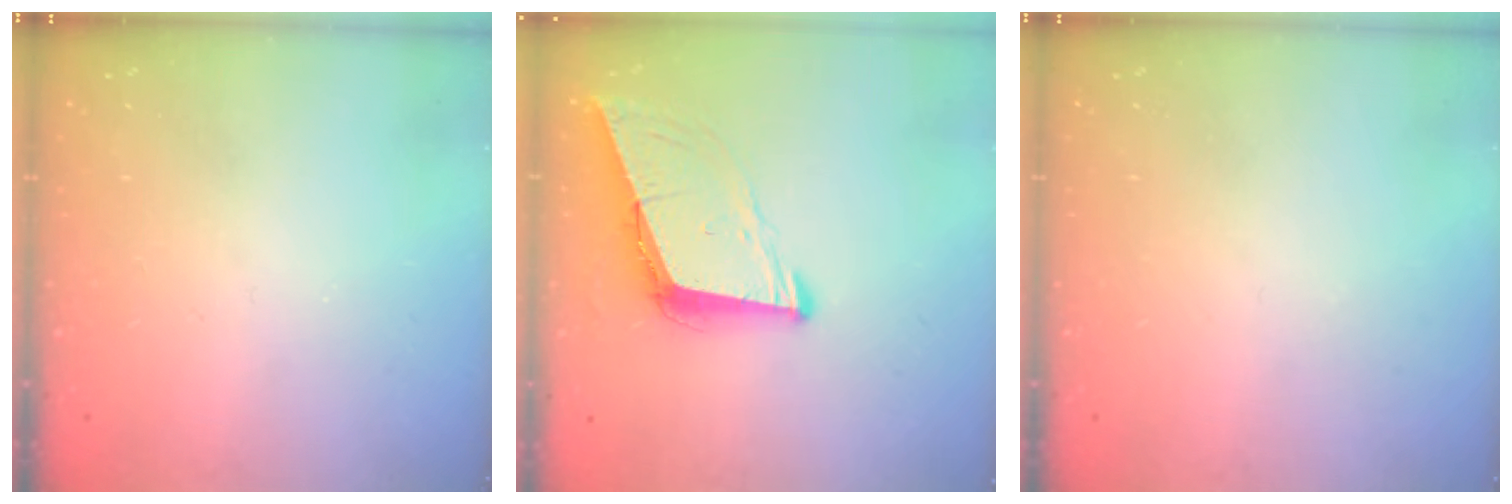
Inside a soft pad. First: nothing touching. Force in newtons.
{"total": 8.8, "press": 8.1, "slide": 3.6}
{"total": 0.0}